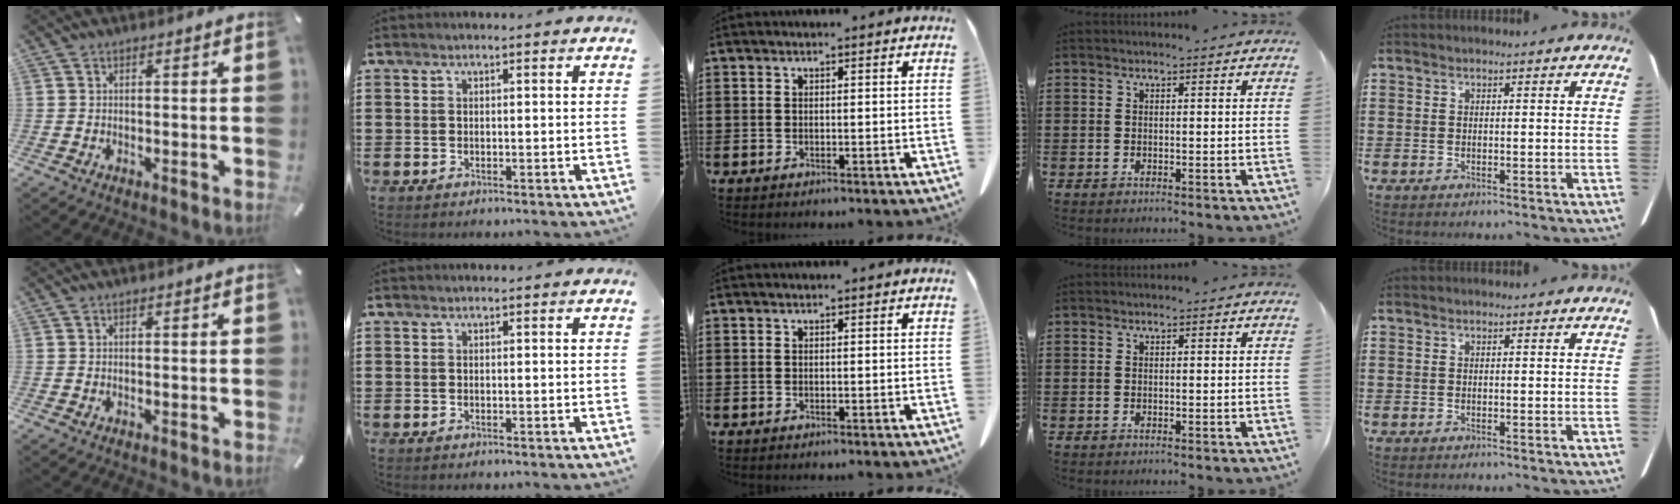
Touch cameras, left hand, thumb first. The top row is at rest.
{}